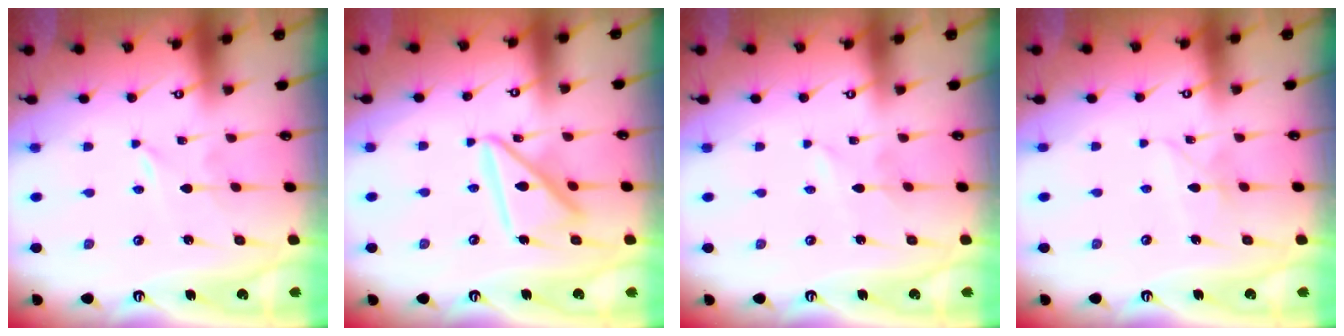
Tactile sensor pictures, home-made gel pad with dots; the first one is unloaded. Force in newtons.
{"total": 13.5, "press": 13.4, "slide": 1.3}
{"total": 0.9, "press": 0.9, "slide": 0.1}
{"total": 4.8, "press": 4.8, "slide": 0.4}